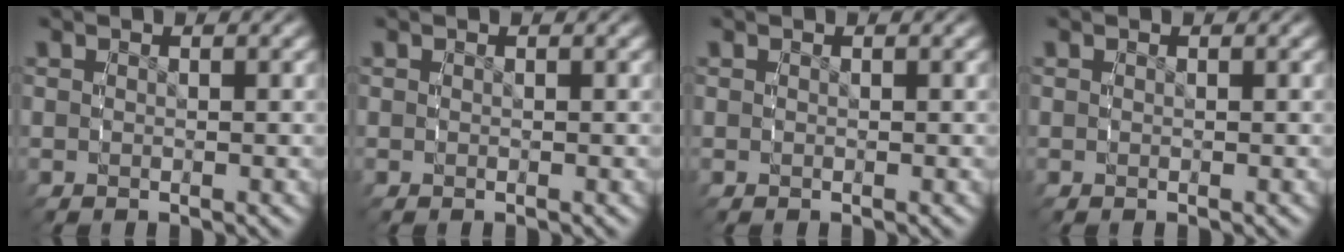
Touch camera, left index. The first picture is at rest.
{"total": 0.0}
{"total": 0.0}
{"total": 0.0}